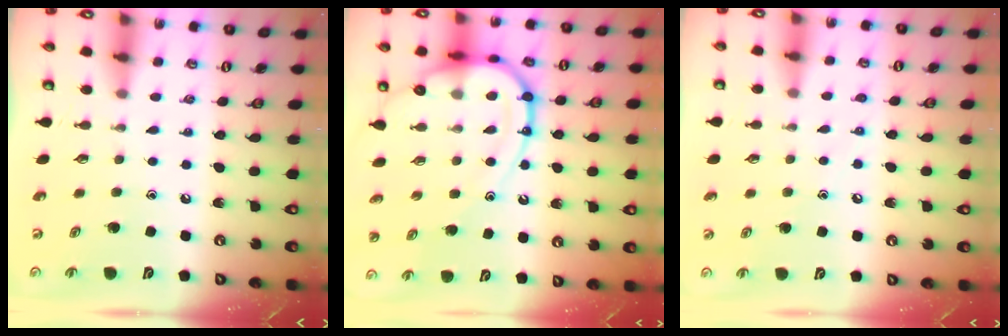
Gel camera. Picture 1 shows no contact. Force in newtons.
{"total": 15.2, "press": 15.2, "slide": 1.4}
{"total": 5.8, "press": 5.8, "slide": 0.8}